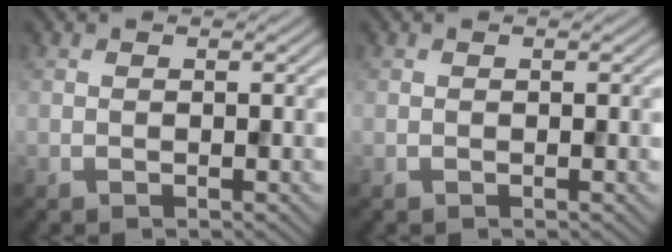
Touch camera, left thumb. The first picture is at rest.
{"total": 0.0}